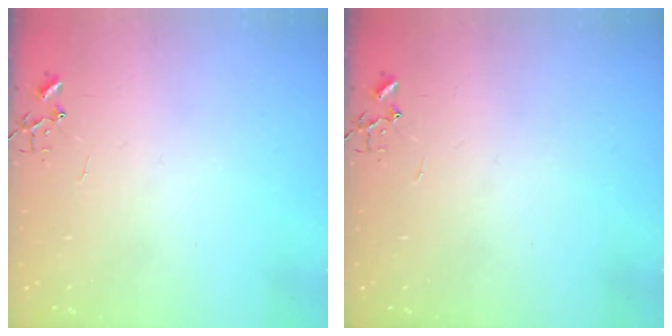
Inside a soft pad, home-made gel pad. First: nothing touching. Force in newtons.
{"total": 0.0}